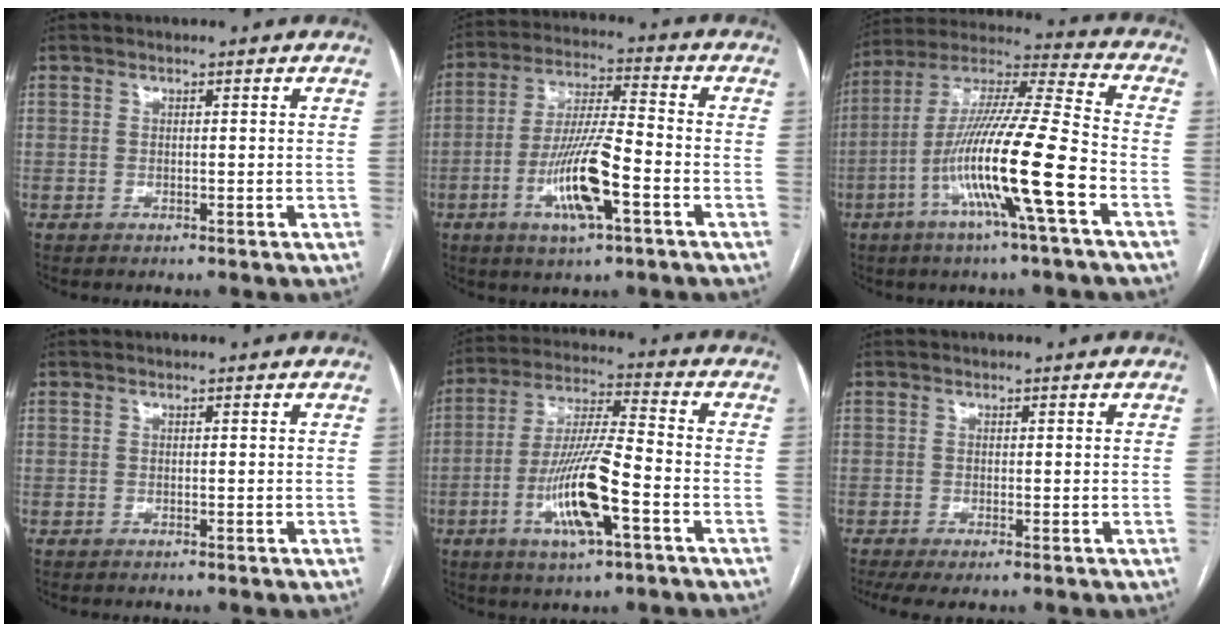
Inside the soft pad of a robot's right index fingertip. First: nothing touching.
{"total": 12.2, "force": [-4.6, 1.8, 11.1], "torque": [-0.219, -0.006, -0.083]}
{"total": 17.7, "force": [-6.2, -0.4, 16.5], "torque": [-0.315, -0.004, -0.121]}
{"total": 0.0}
{"total": 13.3, "force": [-4.8, 1.8, 12.3], "torque": [-0.245, -0.007, -0.086]}
{"total": 3.3, "force": [-1.7, 1.1, 2.7], "torque": [-0.051, -0.008, -0.029]}